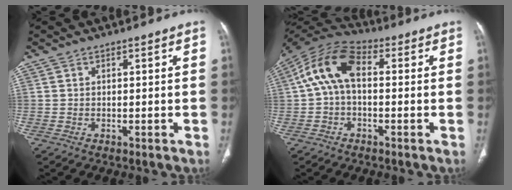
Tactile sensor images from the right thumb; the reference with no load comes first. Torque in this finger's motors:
{"motor_torque": [0.26, 0.24, 1.79, -0.37, 0.15]}